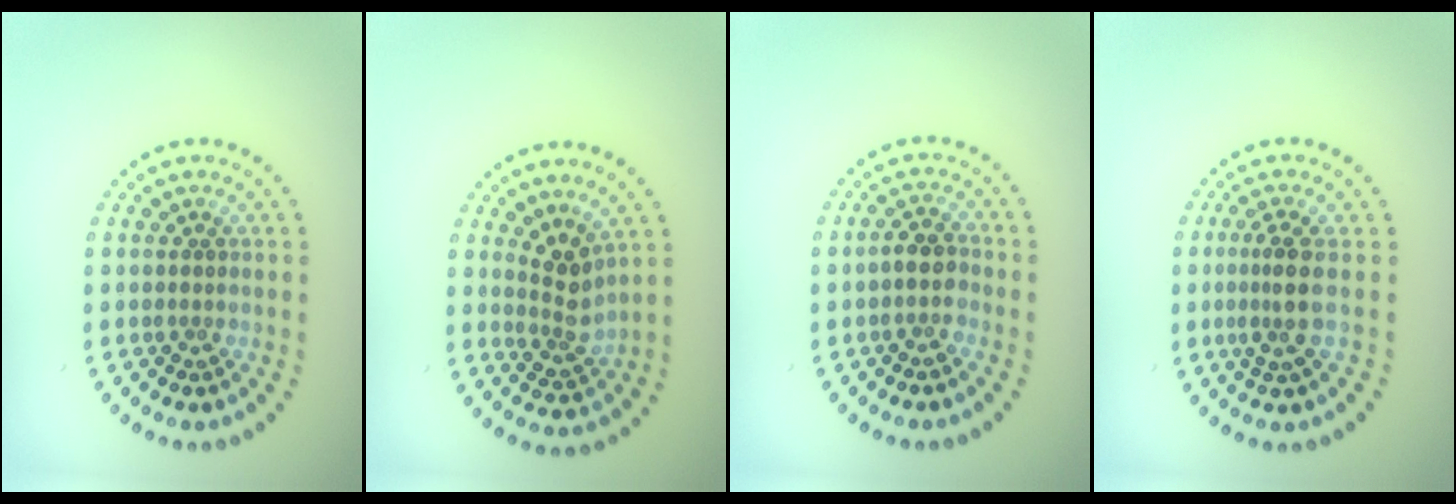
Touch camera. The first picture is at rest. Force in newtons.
{"total": 2.7, "press": 2.0, "slide": 1.8}
{"total": 2.0, "press": 1.8, "slide": 0.7}
{"total": 2.7, "press": 1.9, "slide": 1.9}